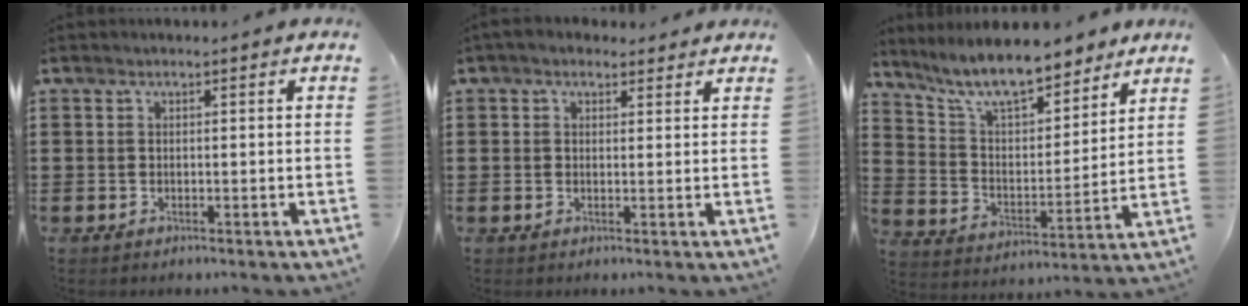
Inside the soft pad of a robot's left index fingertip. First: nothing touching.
{"total": 2.1, "force": [1.6, 1.2, 0.6], "torque": [-0.018, 0.006, 0.030]}
{"total": 10.8, "force": [9.3, 2.1, 4.9], "torque": [-0.130, -0.043, 0.168]}